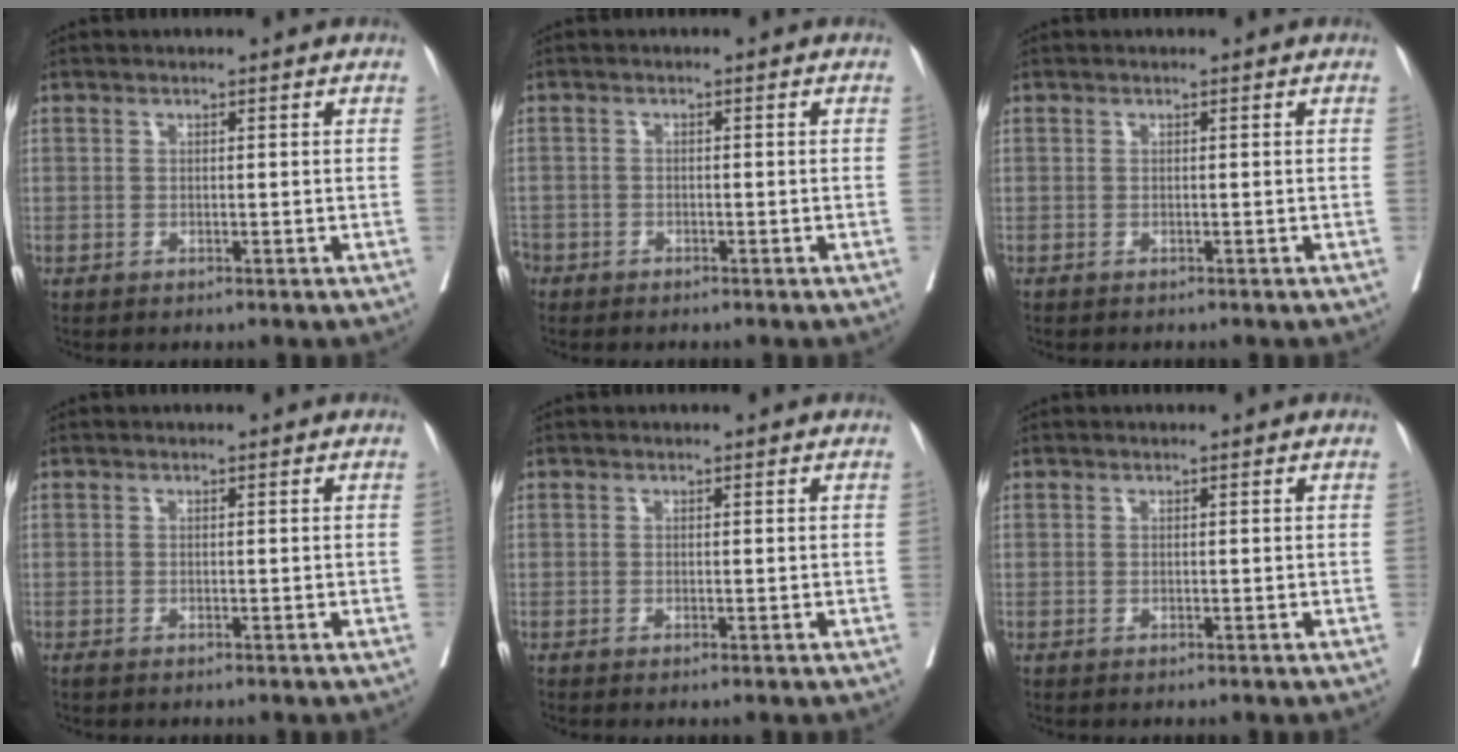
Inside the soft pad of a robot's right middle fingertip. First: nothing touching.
{"total": 4.1, "force": [-3.0, 2.6, 0.8], "torque": [-0.026, 0.001, -0.060]}
{"total": 1.7, "force": [-1.5, 0.5, 0.6], "torque": [-0.014, -0.003, -0.019]}
{"total": 0.0}
{"total": 0.0}
{"total": 0.0}